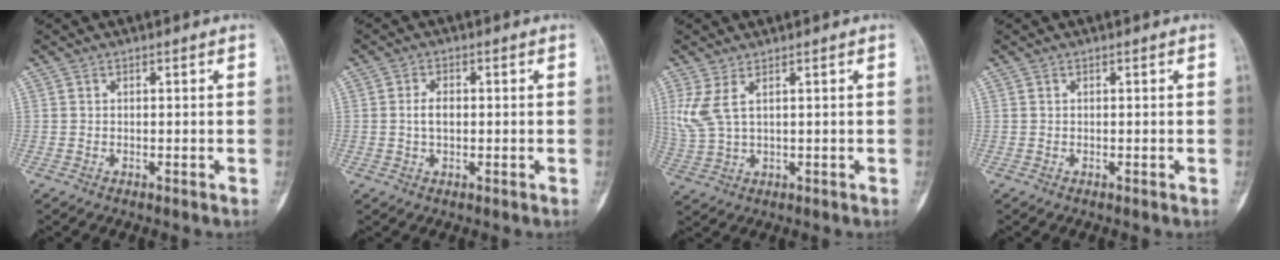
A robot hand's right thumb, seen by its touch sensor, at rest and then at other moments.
{"total": 3.0, "force": [0.1, 1.8, 2.4], "torque": [-0.044, 0.004, 0.001]}
{"total": 5.6, "force": [2.4, 1.9, 4.7], "torque": [-0.122, -0.006, 0.062]}
{"total": 0.0}